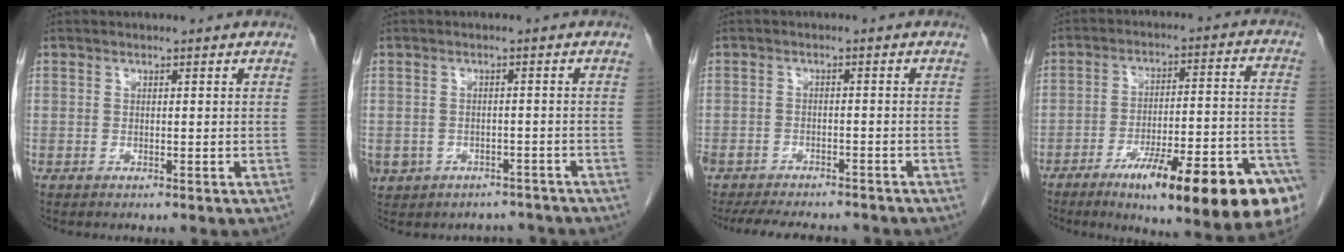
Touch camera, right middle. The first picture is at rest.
{"total": 9.6, "force": [-6.5, 6.6, 2.2], "torque": [-0.050, 0.011, -0.075]}
{"total": 13.0, "force": [-11.4, 3.8, 5.0], "torque": [-0.099, -0.002, -0.152]}
{"total": 22.6, "force": [-13.5, 2.1, 18.0], "torque": [-0.171, 0.012, -0.199]}